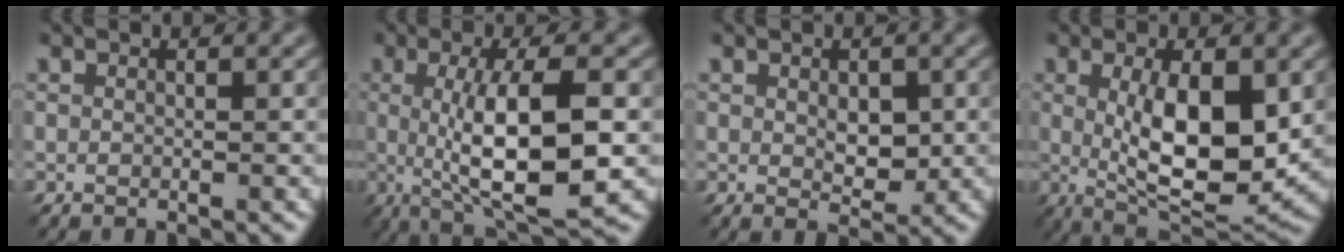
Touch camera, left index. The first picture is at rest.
{"total": 9.2, "force": [-0.2, 2.5, 8.8], "torque": [-0.134, -0.008, 0.001]}
{"total": 2.6, "force": [0.1, 1.5, 2.1], "torque": [-0.033, -0.006, 0.004]}
{"total": 9.0, "force": [0.4, 3.3, 8.4], "torque": [-0.140, -0.014, 0.016]}